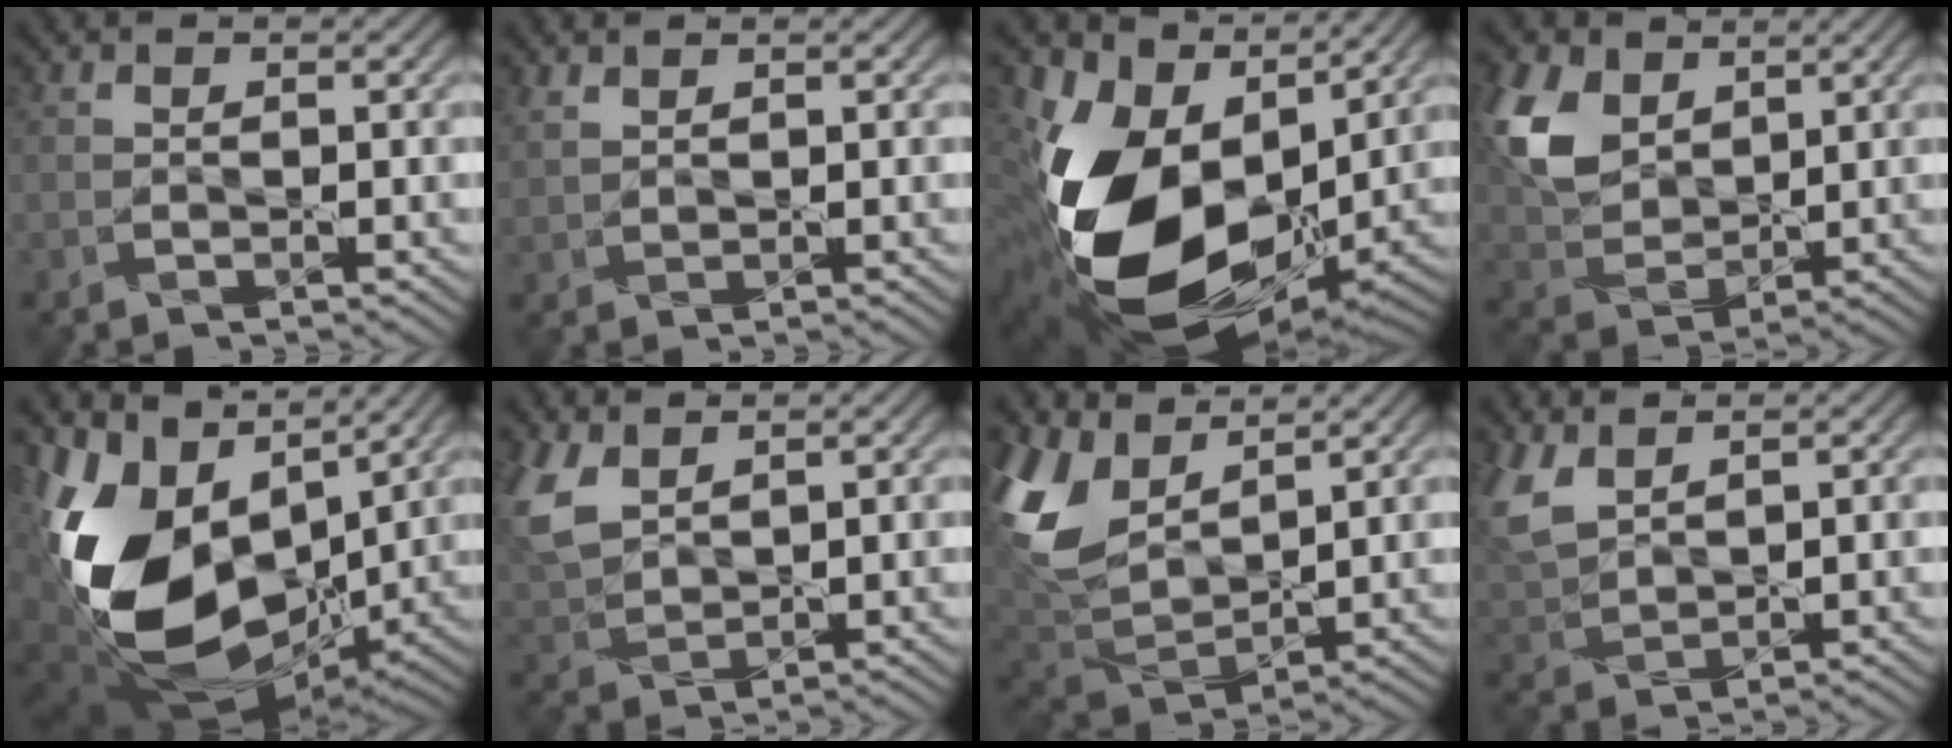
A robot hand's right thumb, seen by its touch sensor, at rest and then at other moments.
{"total": 1.7, "force": [1.4, 0.6, 0.8], "torque": [-0.028, 0.002, 0.036]}
{"total": 18.3, "force": [0.6, 12.7, 13.1], "torque": [-0.287, -0.039, 0.026]}
{"total": 9.9, "force": [4.2, 6.5, 6.2], "torque": [-0.173, 0.005, 0.089]}
{"total": 17.6, "force": [0.1, 10.9, 13.8], "torque": [-0.292, -0.007, -0.007]}
{"total": 7.7, "force": [4.0, 4.3, 5.0], "torque": [-0.155, 0.004, 0.089]}
{"total": 11.9, "force": [6.0, 6.7, 7.8], "torque": [-0.214, 0.016, 0.121]}
{"total": 6.7, "force": [3.9, 3.4, 4.2], "torque": [-0.127, 0.004, 0.087]}